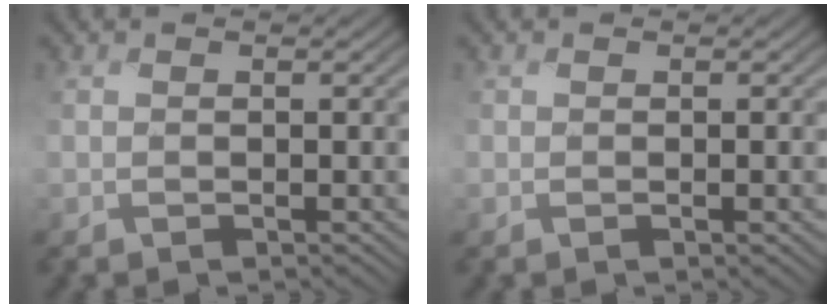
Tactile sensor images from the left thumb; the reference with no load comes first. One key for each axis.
{"total": 0.8, "fx": -0.1, "fy": 0.1, "fz": 0.8, "tx": -0.014, "ty": -0.004, "tz": -0.001}